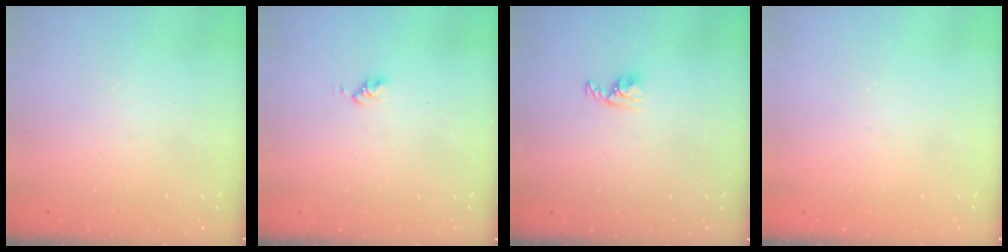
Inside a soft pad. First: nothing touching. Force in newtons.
{"total": 2.6, "press": 2.6, "slide": 0.4}
{"total": 4.3, "press": 4.2, "slide": 0.8}
{"total": 0.0}